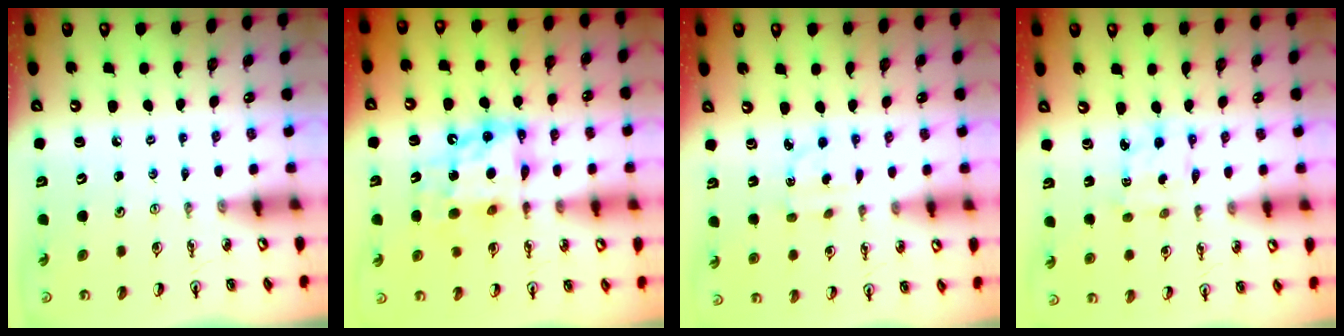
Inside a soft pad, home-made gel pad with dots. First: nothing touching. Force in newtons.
{"total": 11.7, "press": 11.6, "slide": 1.1}
{"total": 2.3, "press": 2.2, "slide": 0.6}
{"total": 2.3, "press": 2.3, "slide": 0.3}